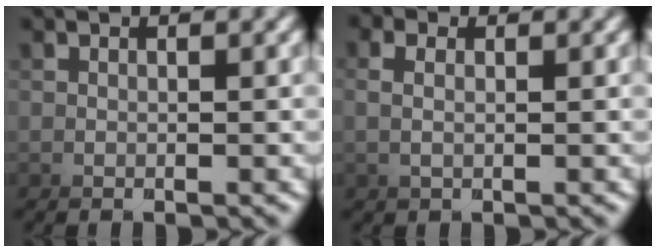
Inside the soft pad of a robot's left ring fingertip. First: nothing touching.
{"total": 2.9, "force": [-0.8, -2.6, -1.1], "torque": [0.030, 0.011, -0.019]}